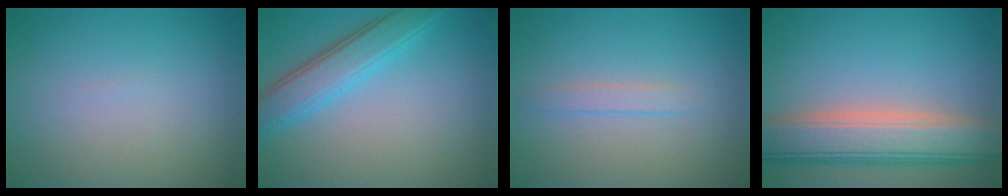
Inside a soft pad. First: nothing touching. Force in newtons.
{"total": 4.4, "press": 4.4, "slide": 0.1}
{"total": 1.3, "press": 1.3, "slide": 0.1}
{"total": 8.1, "press": 8.1, "slide": 0.5}